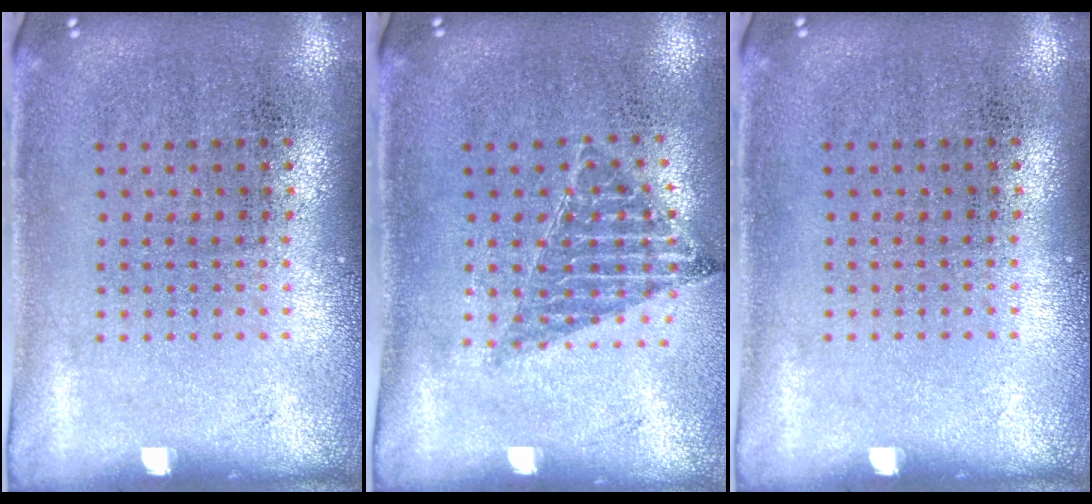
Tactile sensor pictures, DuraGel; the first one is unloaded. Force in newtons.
{"total": 0.9, "press": 0.9, "slide": 0.1}
{"total": 0.0}